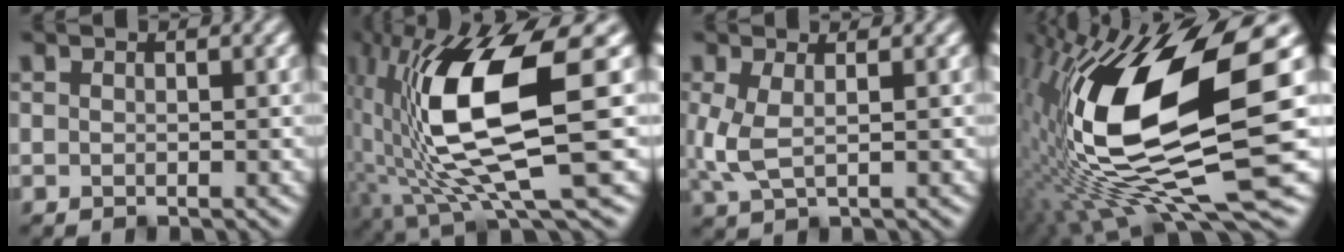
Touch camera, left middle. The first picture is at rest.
{"total": 12.4, "force": [1.4, 3.6, 11.8], "torque": [-0.213, -0.009, 0.032]}
{"total": 2.9, "force": [0.3, 1.2, 2.6], "torque": [-0.070, -0.002, 0.006]}
{"total": 16.0, "force": [1.7, 5.1, 15.0], "torque": [-0.298, -0.004, 0.035]}